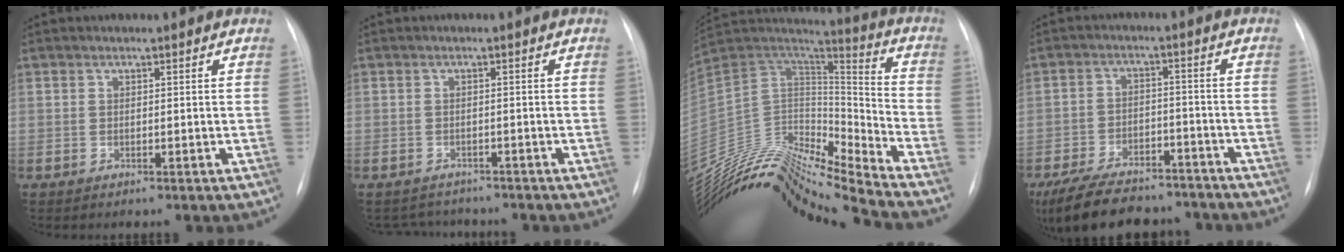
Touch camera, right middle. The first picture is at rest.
{"total": 3.9, "force": [-3.7, 1.2, -0.2], "torque": [0.003, 0.000, -0.052]}
{"total": 23.0, "force": [-21.4, 1.2, 8.4], "torque": [-0.160, 0.035, -0.370]}
{"total": 16.6, "force": [-13.8, 6.4, 6.6], "torque": [-0.143, -0.002, -0.206]}